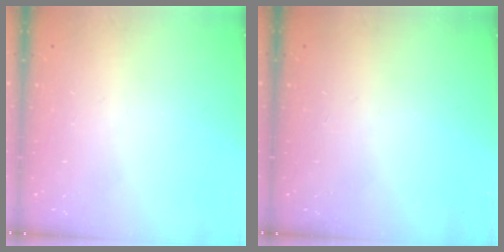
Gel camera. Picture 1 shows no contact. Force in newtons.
{"total": 0.0}